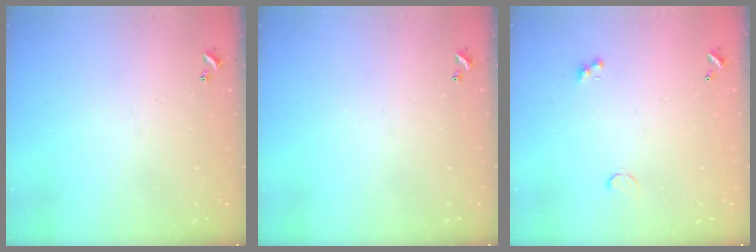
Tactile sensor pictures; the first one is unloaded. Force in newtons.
{"total": 0.0}
{"total": 0.6, "press": 0.4, "slide": 0.4}